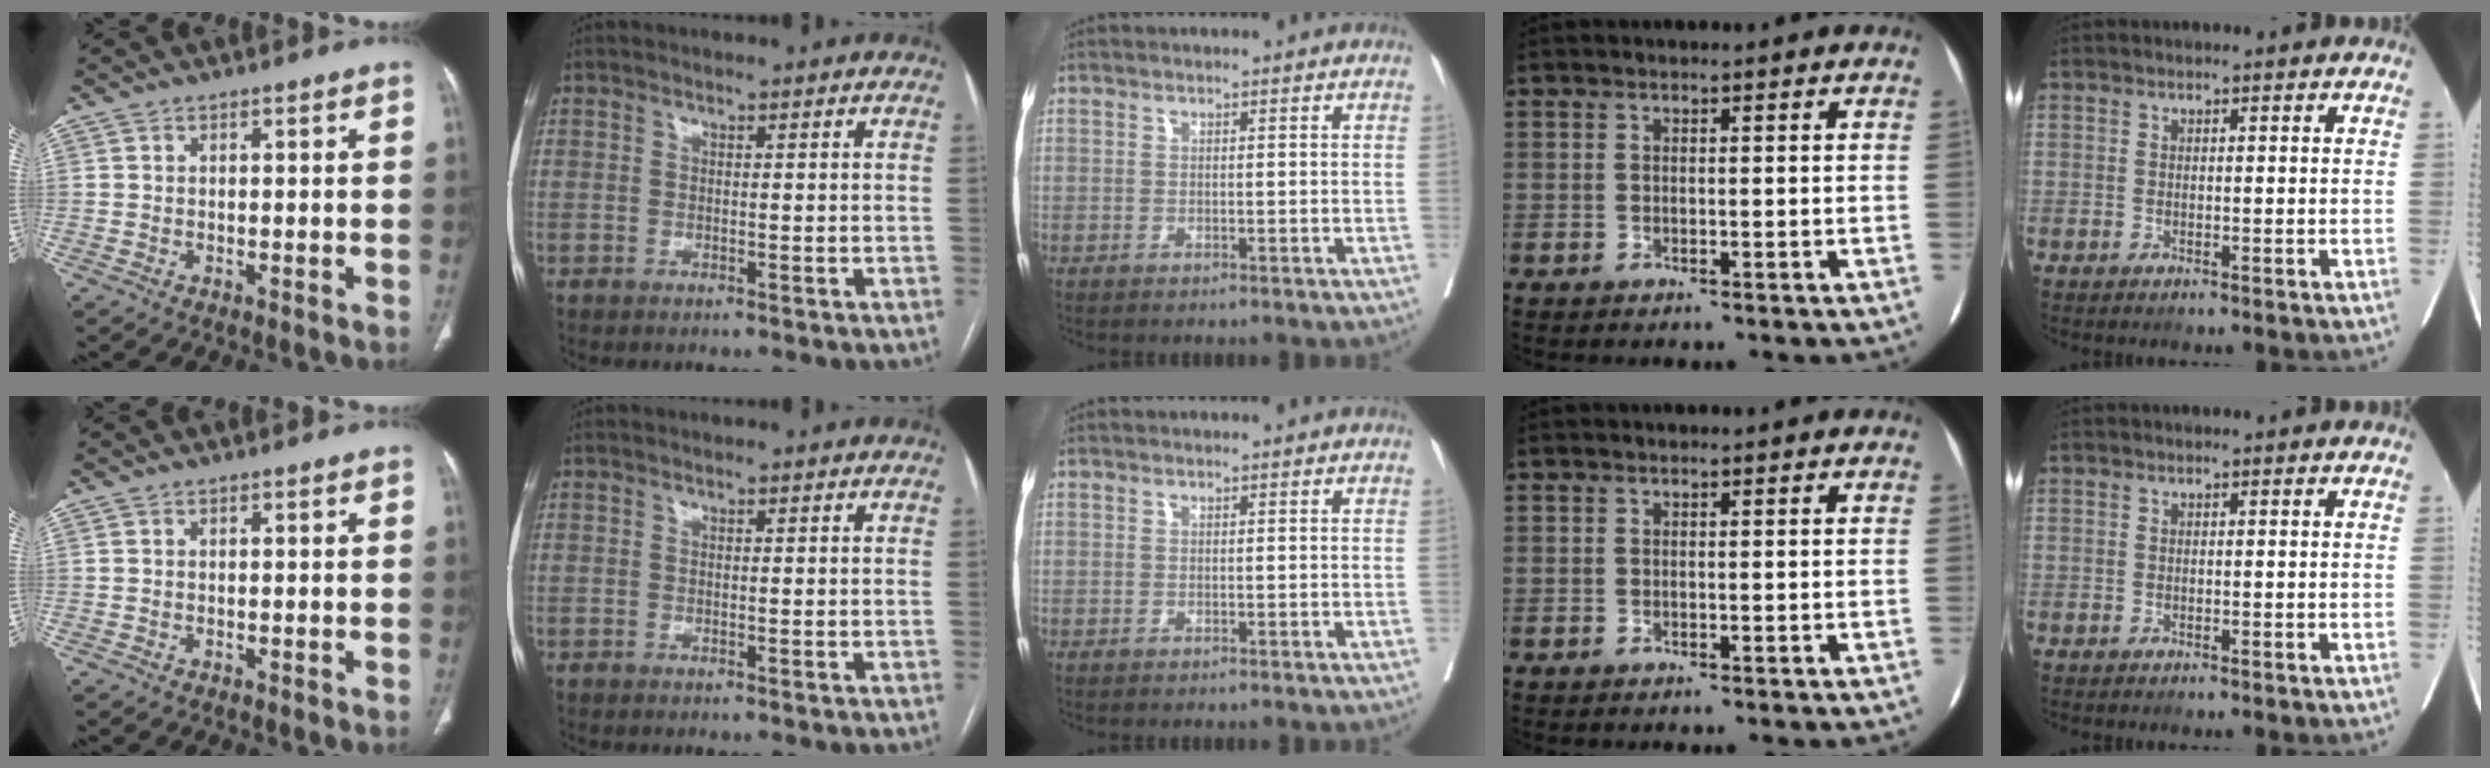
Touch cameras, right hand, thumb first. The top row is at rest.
{}